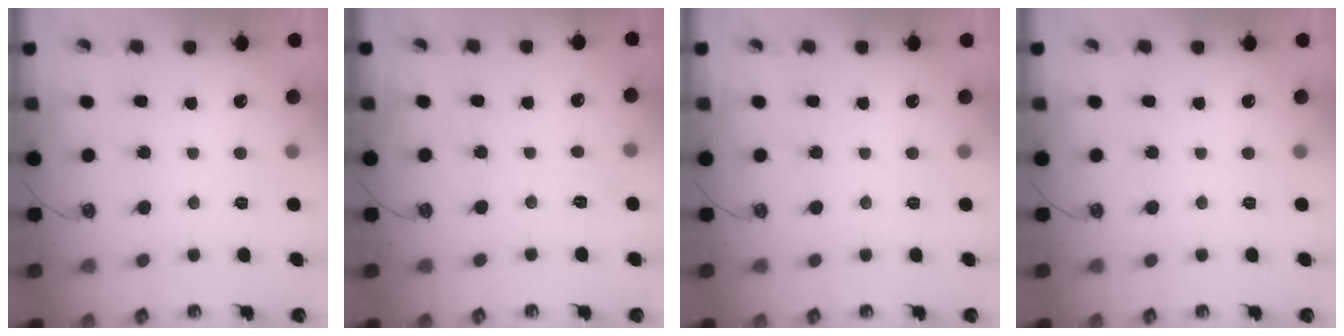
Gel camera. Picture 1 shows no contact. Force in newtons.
{"total": 3.5, "press": 3.5, "slide": 0.5}
{"total": 0.0}
{"total": 0.0}